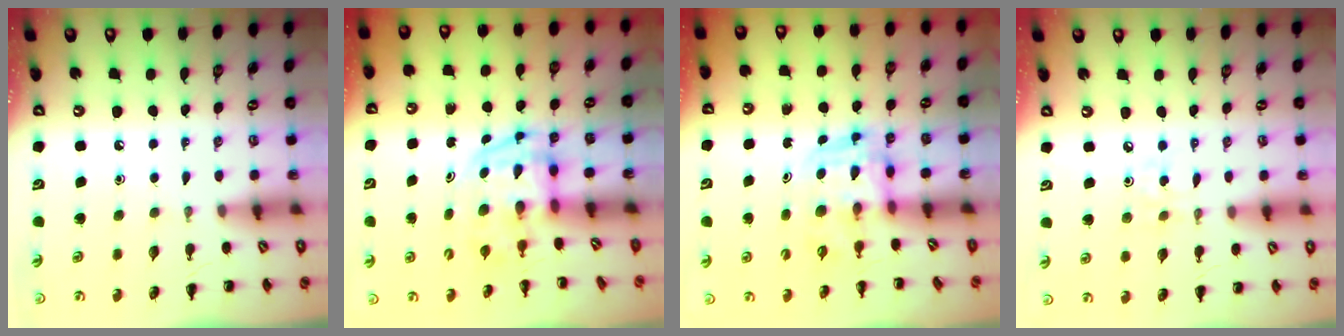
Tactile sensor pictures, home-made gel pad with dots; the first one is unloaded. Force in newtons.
{"total": 3.8, "press": 3.7, "slide": 0.6}
{"total": 3.6, "press": 3.6, "slide": 0.6}
{"total": 2.6, "press": 2.5, "slide": 0.8}